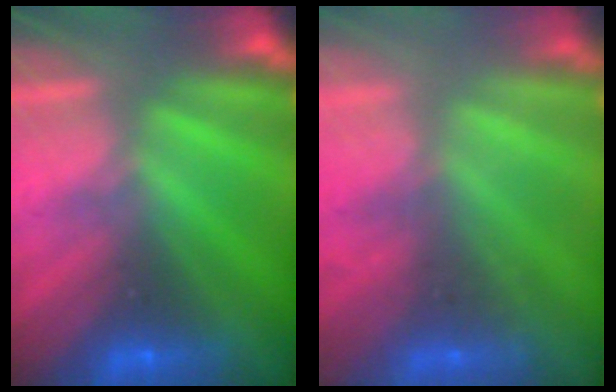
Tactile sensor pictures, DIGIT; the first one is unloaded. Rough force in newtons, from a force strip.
{"total": 2.1}